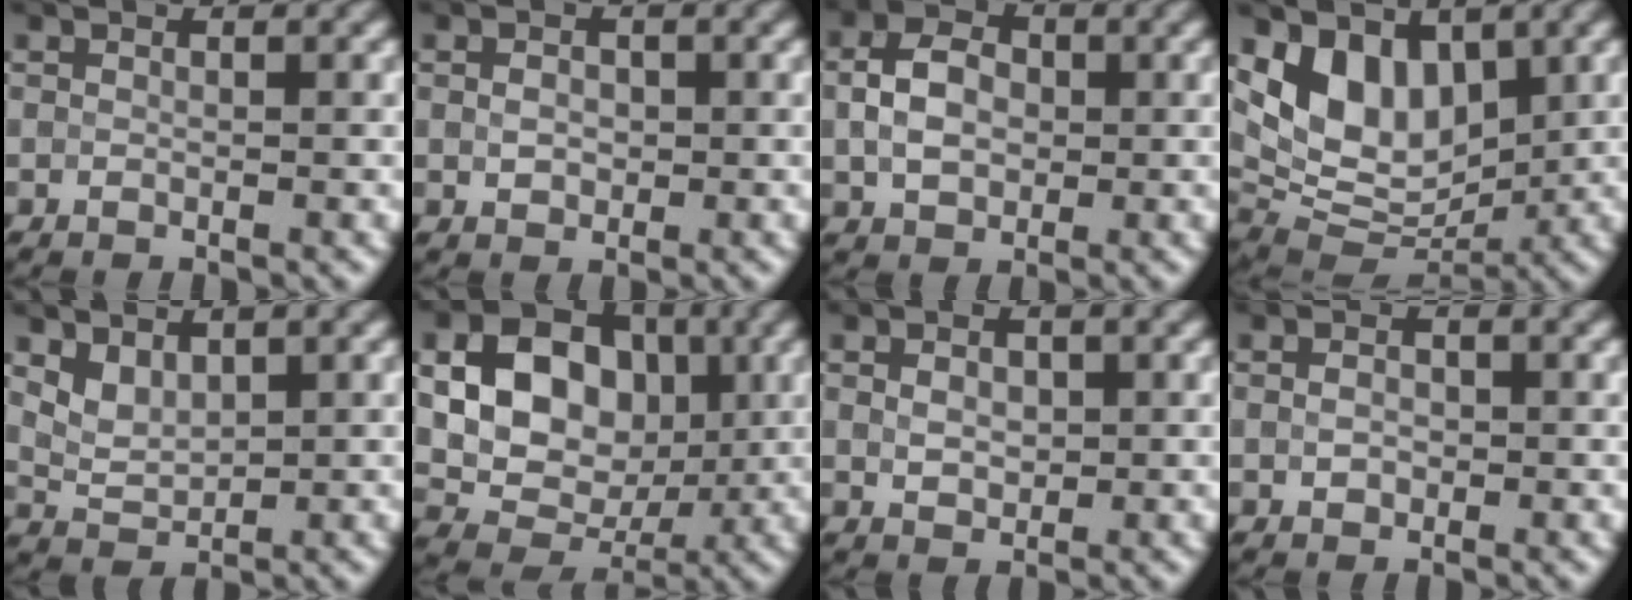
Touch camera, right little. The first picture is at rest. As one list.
[{"total": 1.7, "force": [0.1, 1.3, 1.1], "torque": [-0.025, 0.006, 0.000]}, {"total": 4.4, "force": [0.2, 3.2, 3.1], "torque": [-0.068, 0.008, -0.002]}, {"total": 7.0, "force": [2.7, 4.5, 4.6], "torque": [-0.083, -0.013, 0.043]}, {"total": 2.0, "force": [1.4, 1.1, 1.1], "torque": [-0.027, -0.004, 0.035]}, {"total": 13.3, "force": [2.3, 10.7, 7.6], "torque": [-0.160, 0.039, 0.036]}, {"total": 2.0, "force": [0.3, 1.4, 1.4], "torque": [-0.030, 0.003, 0.008]}, {"total": 1.3, "force": [0.0, 1.0, 0.9], "torque": [-0.020, 0.005, -0.003]}]